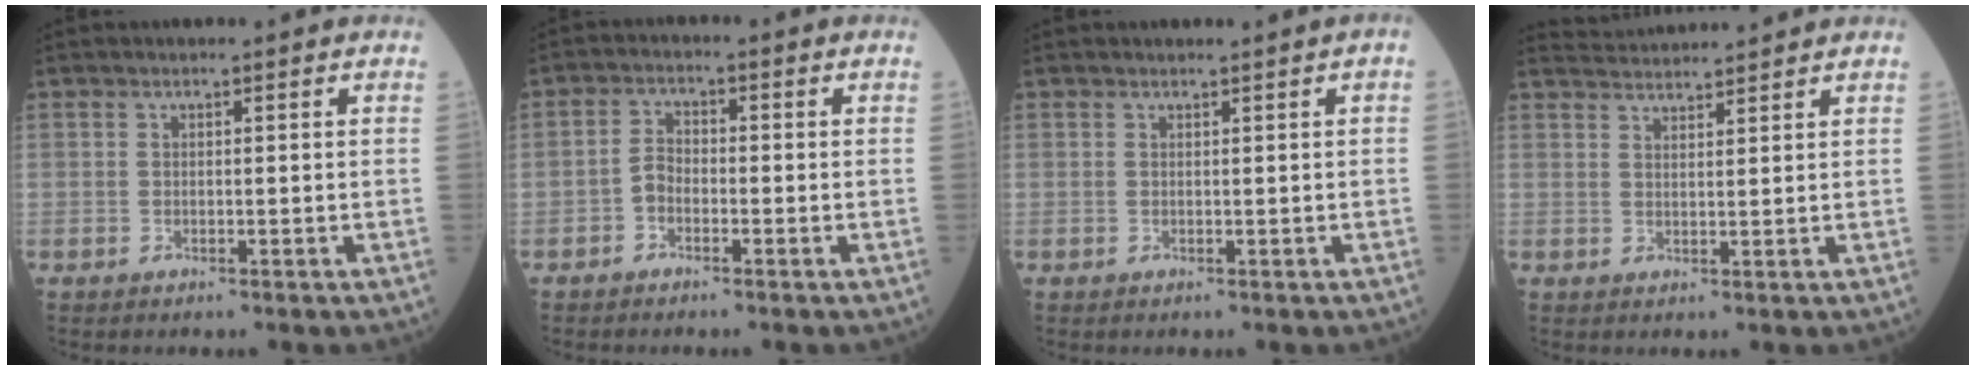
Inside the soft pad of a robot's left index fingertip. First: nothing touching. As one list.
[{"total": 2.3, "force": [-1.2, 1.4, 1.5], "torque": [-0.026, 0.006, -0.028]}, {"total": 0.8, "force": [0.5, -0.1, 0.6], "torque": [-0.008, 0.000, 0.009]}, {"total": 5.6, "force": [5.6, -0.4, 0.6], "torque": [-0.019, 0.030, 0.090]}]